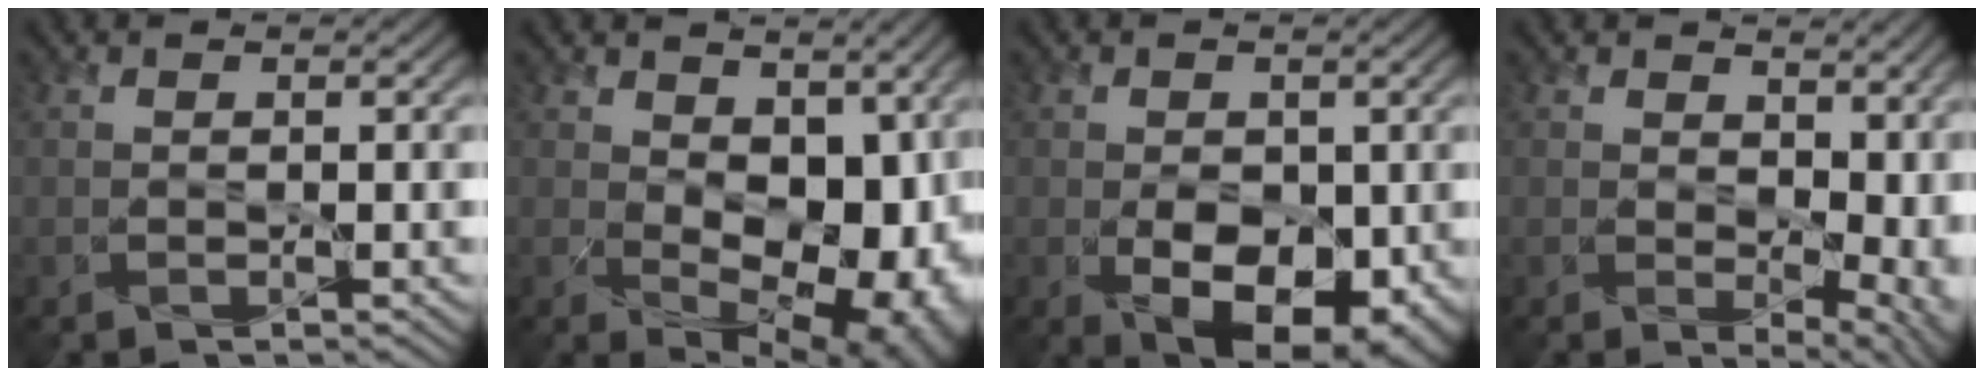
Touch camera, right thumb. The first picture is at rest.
{"total": 14.0, "force": [0.4, 9.2, 10.6], "torque": [-0.142, -0.036, 0.046]}
{"total": 8.0, "force": [-2.2, 5.0, 5.9], "torque": [-0.109, -0.043, -0.014]}
{"total": 8.4, "force": [2.0, 5.4, 6.2], "torque": [-0.085, -0.027, 0.062]}